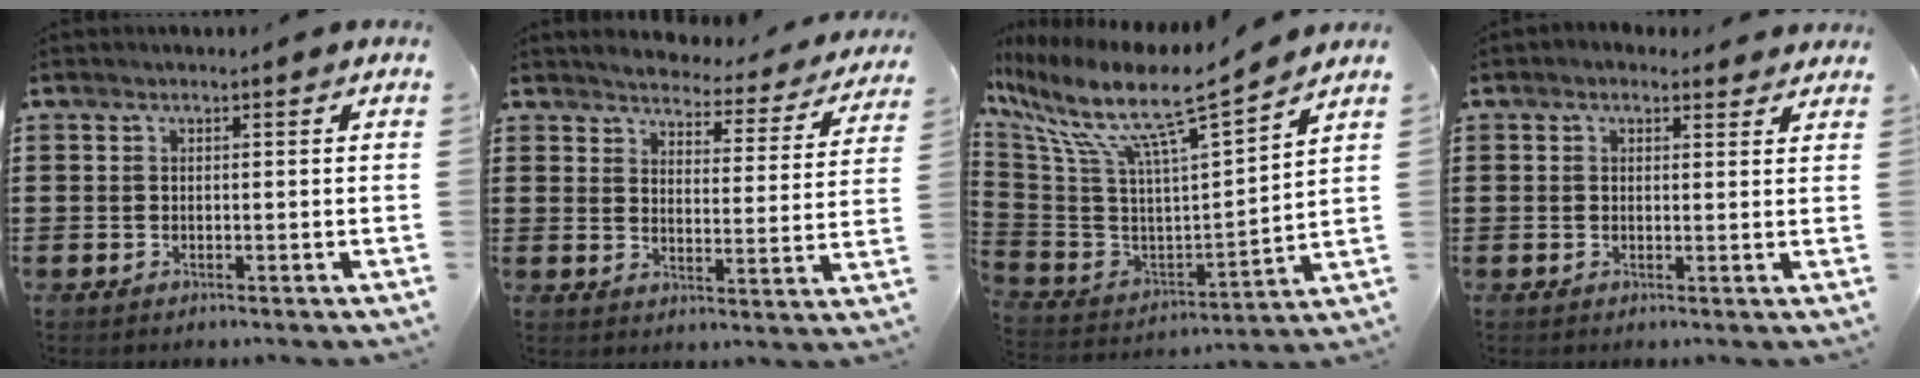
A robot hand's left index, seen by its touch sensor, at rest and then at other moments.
{"total": 3.2, "force": [3.2, 0.1, 0.3], "torque": [-0.027, -0.030, 0.048]}
{"total": 11.3, "force": [7.9, 1.7, 7.9], "torque": [-0.179, -0.056, 0.128]}
{"total": 1.7, "force": [1.4, 1.0, 0.4], "torque": [-0.004, 0.003, 0.024]}